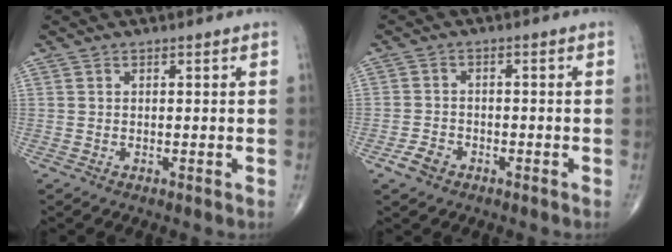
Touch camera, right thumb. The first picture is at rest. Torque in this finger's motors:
{"motor_torque": [1.37, 1.21, -0.06, -0.47, -0.07]}